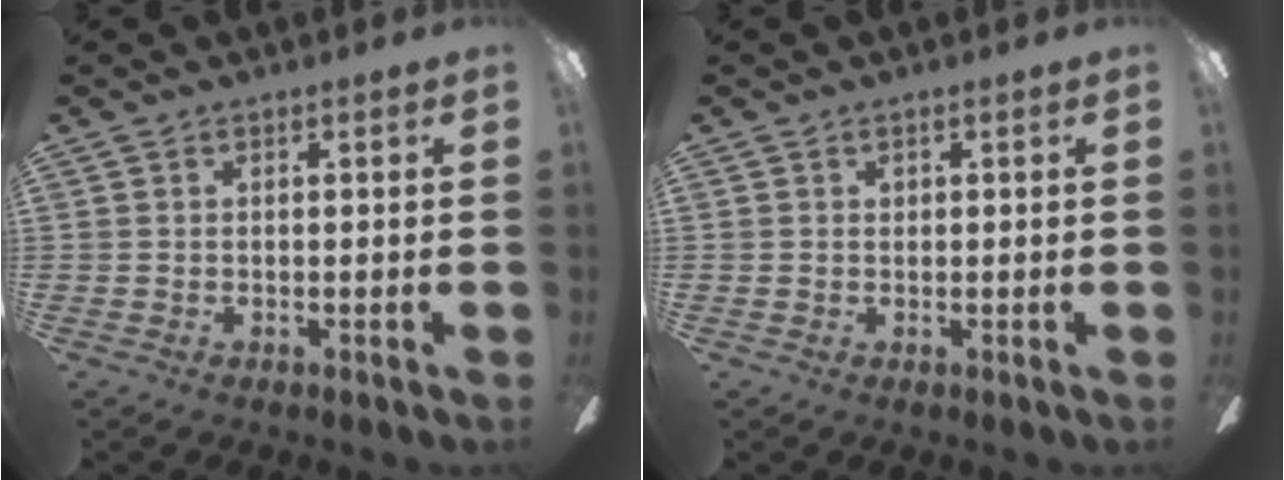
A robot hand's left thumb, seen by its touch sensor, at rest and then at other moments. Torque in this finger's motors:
{"motor_torque": [0.02, -0.02, 0.21, -0.07, 0.00]}